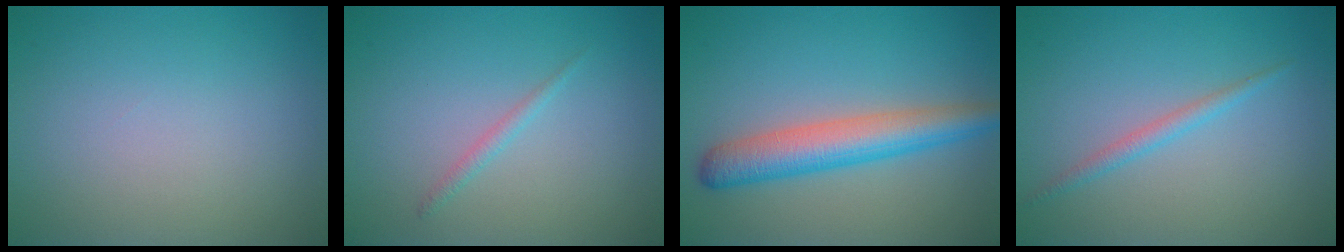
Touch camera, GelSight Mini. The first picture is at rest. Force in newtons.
{"total": 0.9, "press": 0.9, "slide": 0.1}
{"total": 5.2, "press": 5.2, "slide": 0.2}
{"total": 1.4, "press": 1.4, "slide": 0.1}